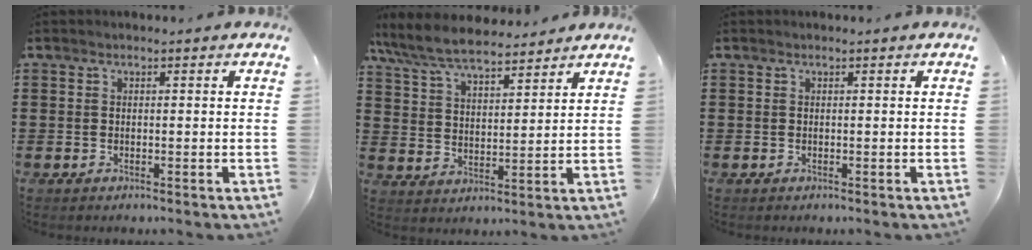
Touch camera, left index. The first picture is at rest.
{"total": 7.9, "force": [7.2, 1.4, 2.9], "torque": [-0.083, -0.025, 0.130]}
{"total": 0.0}